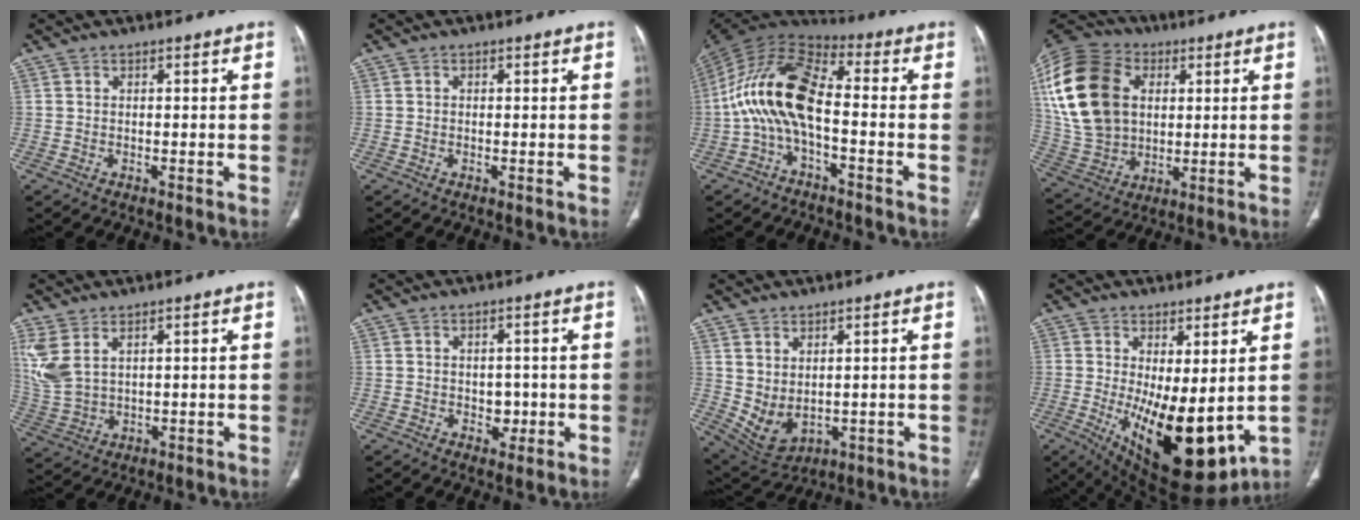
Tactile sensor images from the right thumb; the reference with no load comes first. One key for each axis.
{"total": 0.0}
{"total": 14.5, "fx": -2.4, "fy": 6.7, "fz": 12.7, "tx": -0.249, "ty": 0.055, "tz": -0.057}
{"total": 23.0, "fx": 5.2, "fy": 16.5, "fz": 15.1, "tx": -0.308, "ty": 0.006, "tz": 0.100}
{"total": 8.1, "fx": 3.8, "fy": 4.1, "fz": 5.8, "tx": -0.143, "ty": -0.008, "tz": 0.093}
{"total": 3.0, "fx": -0.4, "fy": 2.4, "fz": 1.7, "tx": -0.005, "ty": 0.003, "tz": -0.003}
{"total": 7.0, "fx": 1.1, "fy": 4.4, "fz": 5.4, "tx": -0.093, "ty": -0.014, "tz": 0.049}
{"total": 17.3, "fx": -1.1, "fy": 7.5, "fz": 15.6, "tx": -0.240, "ty": -0.037, "tz": 0.010}